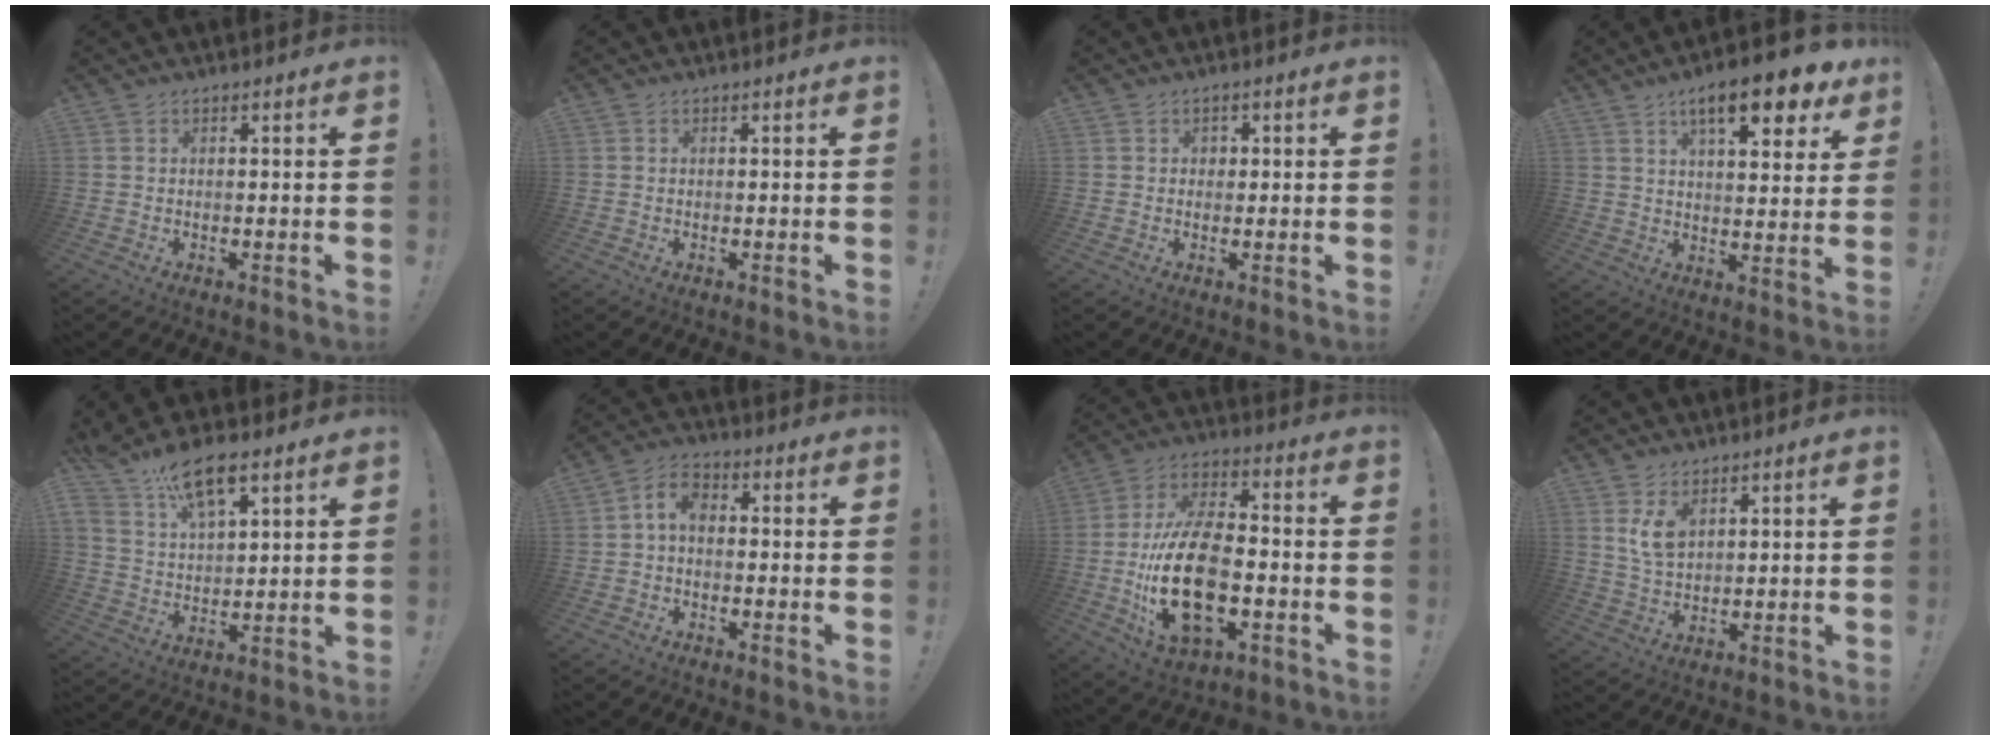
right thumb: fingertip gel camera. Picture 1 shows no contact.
{"total": 0.0}
{"total": 1.5, "force": [0.2, 1.4, 0.6], "torque": [-0.009, 0.003, 0.001]}
{"total": 14.4, "force": [7.9, 4.1, 11.3], "torque": [-0.167, -0.037, 0.122]}
{"total": 11.5, "force": [7.8, 5.0, 6.8], "torque": [-0.120, -0.037, 0.145]}
{"total": 5.3, "force": [-0.6, 2.9, 4.3], "torque": [-0.093, 0.008, -0.011]}
{"total": 22.3, "force": [-4.7, 12.8, 17.7], "torque": [-0.338, 0.020, -0.072]}
{"total": 6.4, "force": [3.3, 3.7, 4.1], "torque": [-0.072, -0.017, 0.060]}